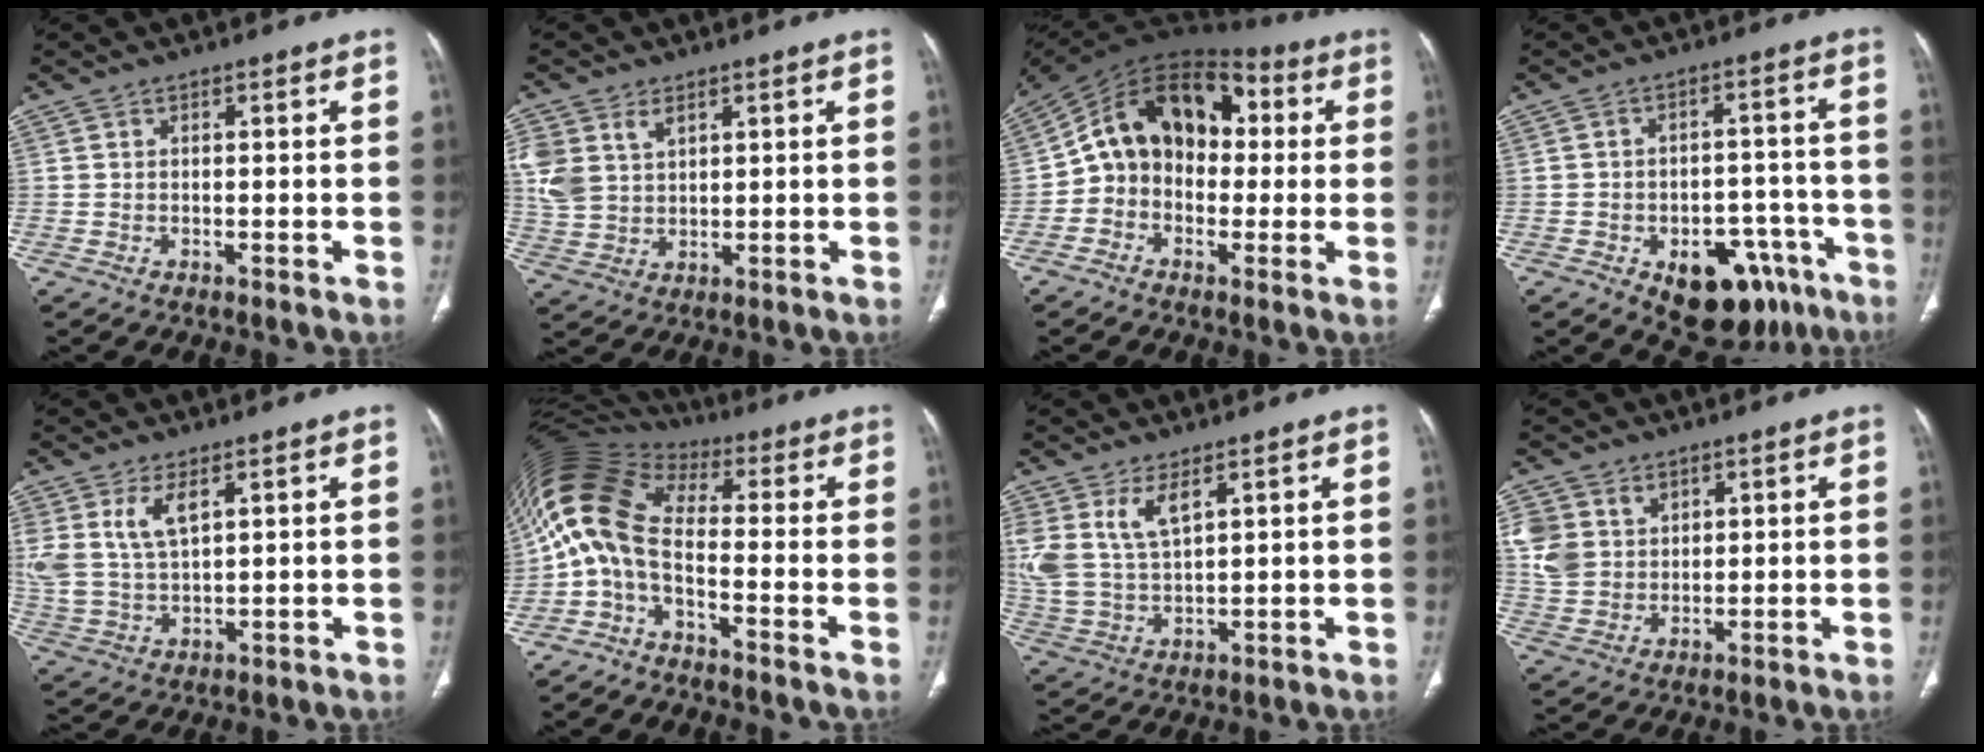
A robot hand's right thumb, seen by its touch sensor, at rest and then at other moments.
{"total": 9.1, "force": [3.8, 6.2, 5.4], "torque": [-0.116, -0.003, 0.088]}
{"total": 16.5, "force": [1.2, 12.3, 10.9], "torque": [-0.142, 0.046, 0.006]}
{"total": 15.1, "force": [-8.1, 9.0, 9.1], "torque": [-0.077, 0.053, -0.101]}
{"total": 8.3, "force": [3.7, 4.1, 6.2], "torque": [-0.132, -0.009, 0.083]}
{"total": 10.8, "force": [-2.4, 5.1, 9.2], "torque": [-0.185, 0.068, -0.061]}
{"total": 9.4, "force": [4.6, 4.6, 6.8], "torque": [-0.151, -0.014, 0.103]}
{"total": 8.7, "force": [3.3, 7.0, 4.0], "torque": [-0.060, -0.010, 0.078]}